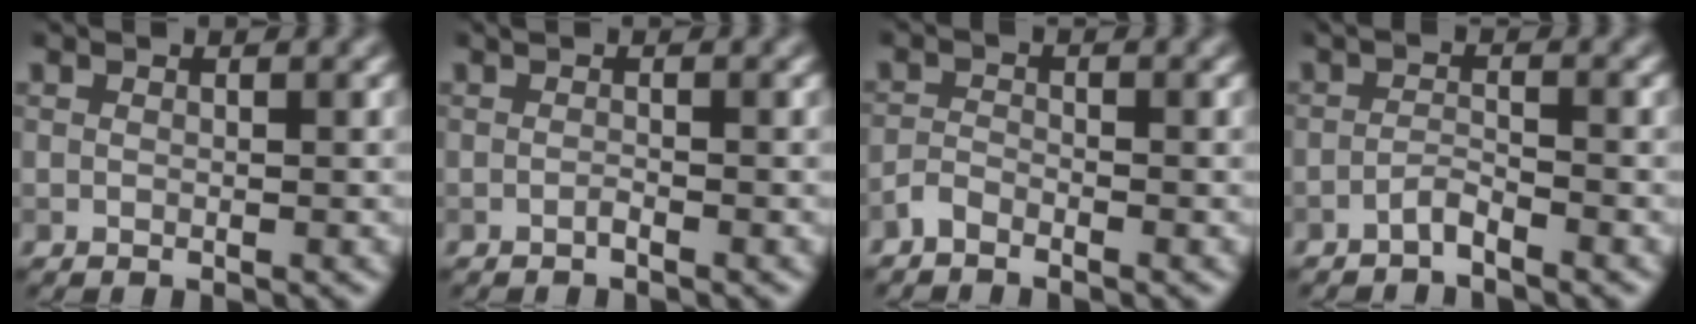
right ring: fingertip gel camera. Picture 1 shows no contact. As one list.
[{"total": 0.5, "force": [-0.4, 0.1, 0.4], "torque": [-0.009, 0.002, -0.008]}, {"total": 1.3, "force": [-1.2, 0.4, 0.5], "torque": [-0.007, 0.004, -0.028]}, {"total": 1.4, "force": [-1.1, 0.1, 0.9], "torque": [-0.017, 0.005, -0.027]}]